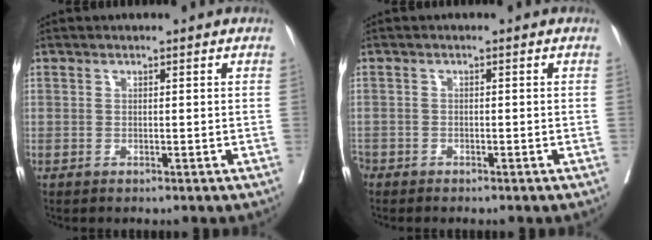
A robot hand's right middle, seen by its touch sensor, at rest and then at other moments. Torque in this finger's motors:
{"motor_torque": [1.06, -1.08, 0.72, 0.08]}